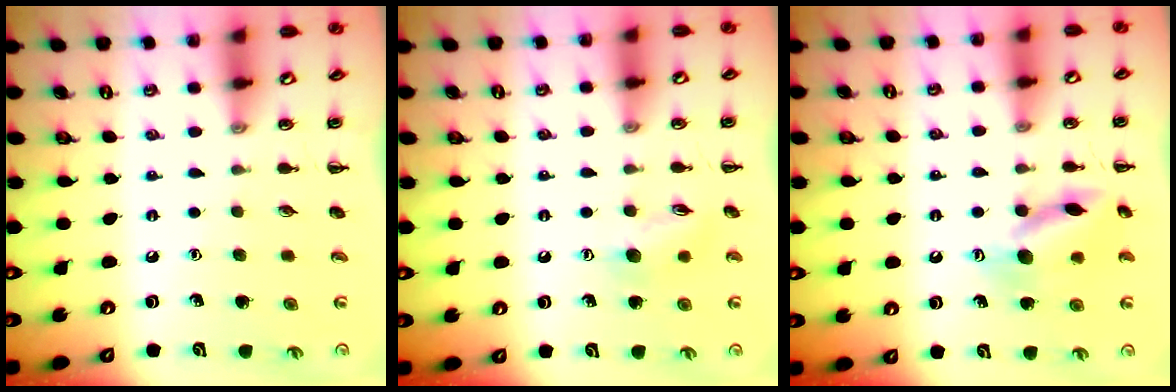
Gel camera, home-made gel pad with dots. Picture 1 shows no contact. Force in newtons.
{"total": 8.2, "press": 8.2, "slide": 0.8}
{"total": 13.2, "press": 13.1, "slide": 1.1}